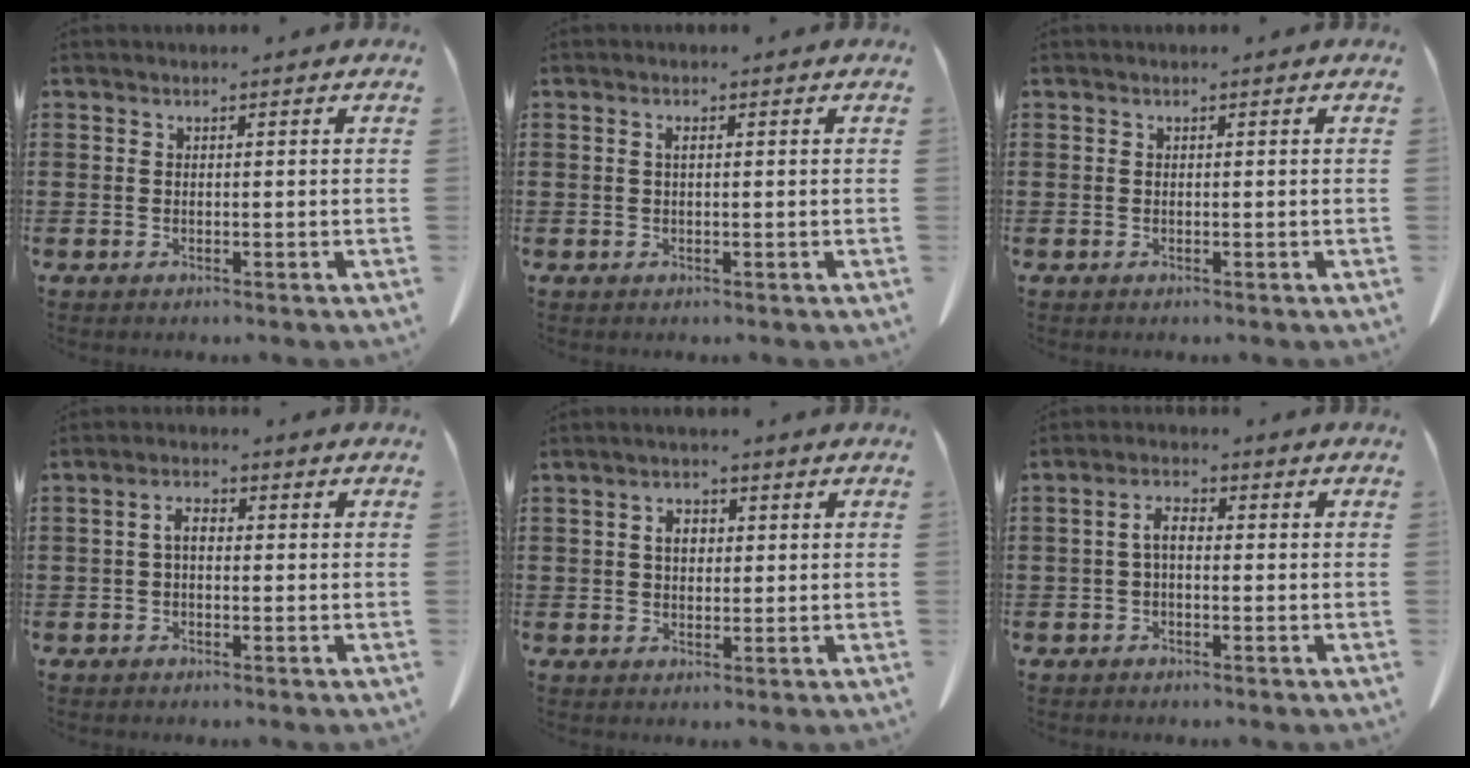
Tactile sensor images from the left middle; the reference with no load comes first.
{"total": 1.0, "force": [0.1, 0.2, 1.0], "torque": [-0.020, 0.001, 0.003]}
{"total": 0.0}
{"total": 2.8, "force": [-0.1, 1.3, 2.5], "torque": [-0.051, 0.005, -0.003]}
{"total": 3.0, "force": [0.7, 1.8, 2.3], "torque": [-0.042, 0.006, 0.010]}
{"total": 3.2, "force": [-0.4, 1.4, 2.9], "torque": [-0.064, 0.007, -0.012]}